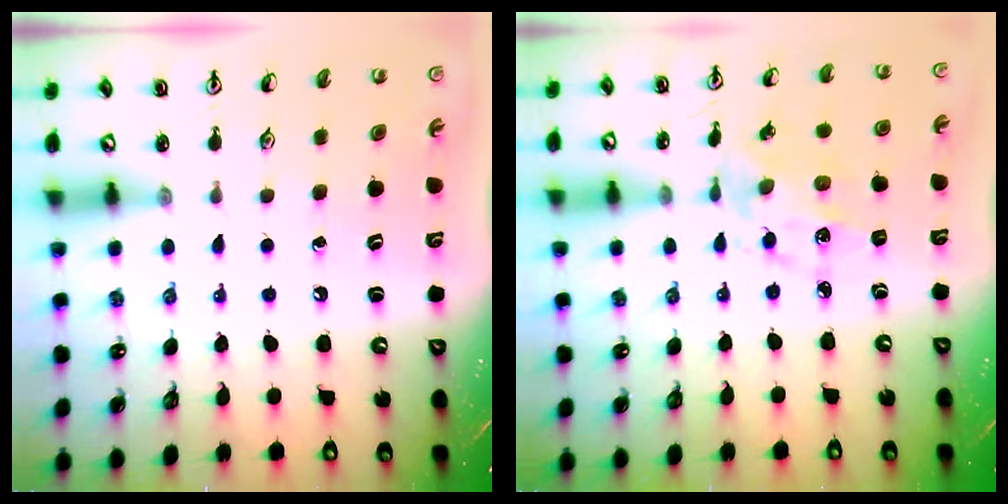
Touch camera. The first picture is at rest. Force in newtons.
{"total": 6.8, "press": 6.7, "slide": 1.4}